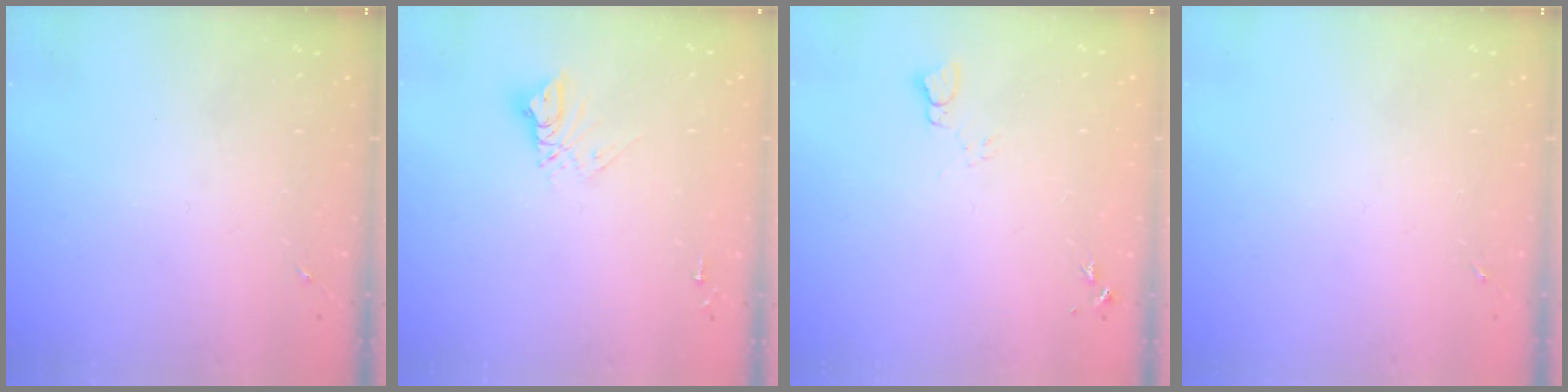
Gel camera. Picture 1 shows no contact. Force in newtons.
{"total": 9.3, "press": 9.3, "slide": 0.8}
{"total": 3.7, "press": 3.7, "slide": 0.4}
{"total": 0.0}